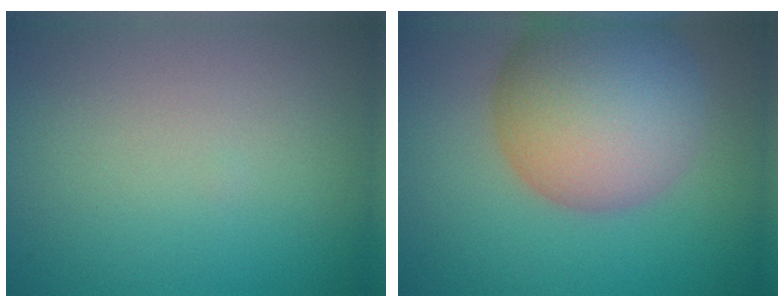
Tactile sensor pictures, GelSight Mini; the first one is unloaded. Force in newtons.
{"total": 11.1, "press": 11.0, "slide": 0.7}